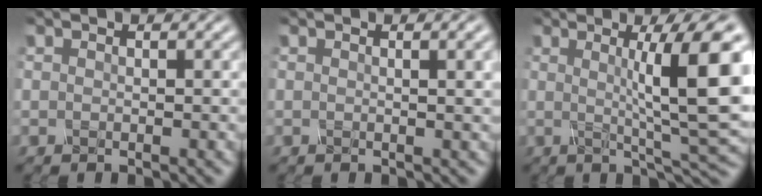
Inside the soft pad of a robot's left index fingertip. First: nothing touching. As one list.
[{"total": 2.8, "force": [0.7, 1.0, 2.5], "torque": [-0.021, 0.006, 0.004]}, {"total": 9.9, "force": [1.5, 1.7, 9.7], "torque": [-0.117, 0.008, 0.022]}]